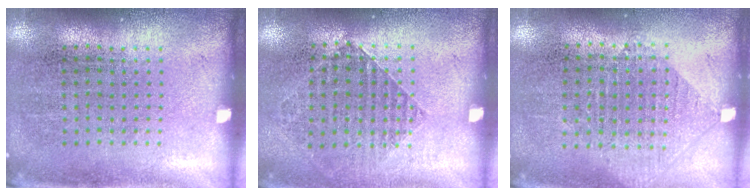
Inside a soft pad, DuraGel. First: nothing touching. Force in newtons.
{"total": 0.9, "press": 0.9, "slide": 0.2}
{"total": 0.9, "press": 0.9, "slide": 0.2}